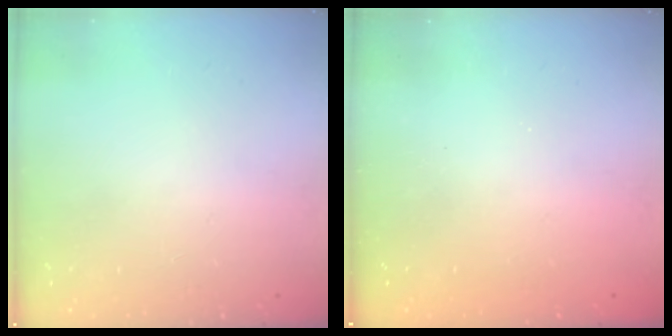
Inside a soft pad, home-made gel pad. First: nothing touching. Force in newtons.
{"total": 2.4, "press": 2.3, "slide": 0.7}